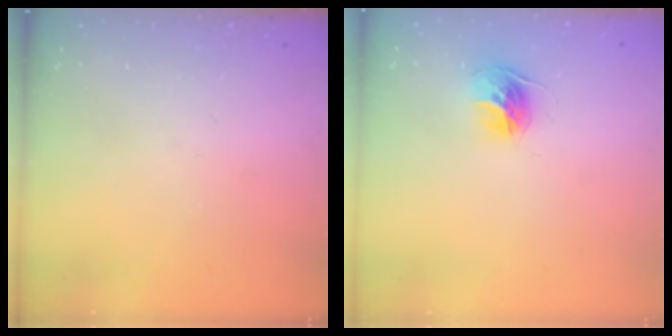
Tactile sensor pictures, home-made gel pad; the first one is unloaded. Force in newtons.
{"total": 11.1, "press": 11.1, "slide": 0.9}